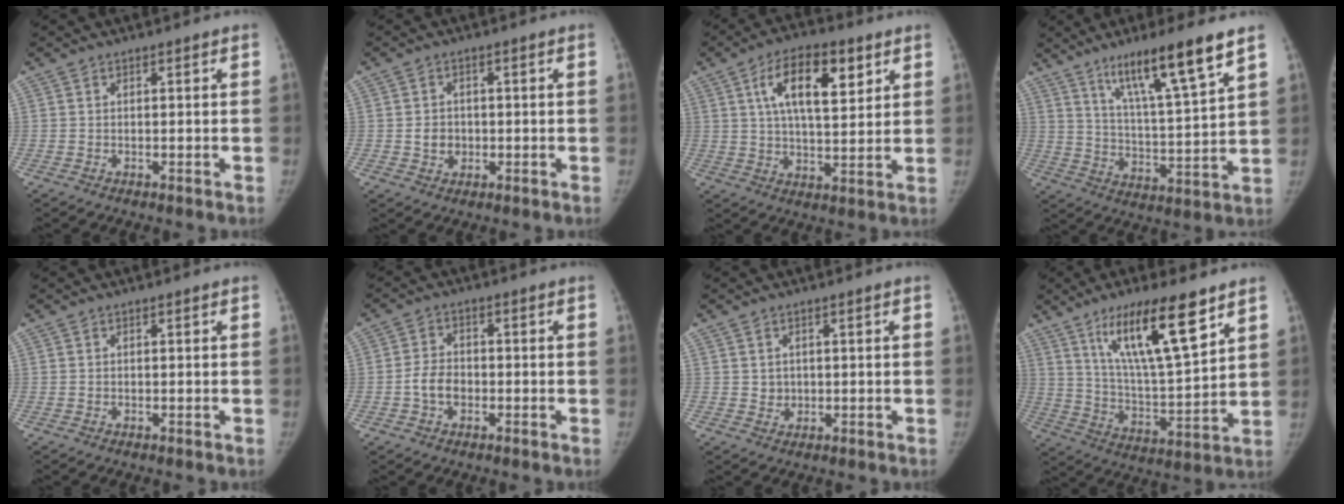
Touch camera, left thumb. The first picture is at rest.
{"total": 3.5, "force": [-0.3, 3.1, 1.6], "torque": [-0.013, 0.003, -0.001]}
{"total": 13.5, "force": [5.5, 5.9, 10.8], "torque": [-0.156, -0.015, 0.091]}
{"total": 15.6, "force": [9.9, 1.3, 12.0], "torque": [-0.198, -0.052, 0.172]}
{"total": 0.0}
{"total": 4.7, "force": [-1.2, 3.4, 3.0], "torque": [-0.050, 0.014, -0.026]}
{"total": 2.0, "force": [0.5, 1.8, 0.7], "torque": [-0.004, -0.004, 0.014]}
{"total": 18.2, "force": [10.5, 3.9, 14.4], "torque": [-0.230, -0.052, 0.194]}